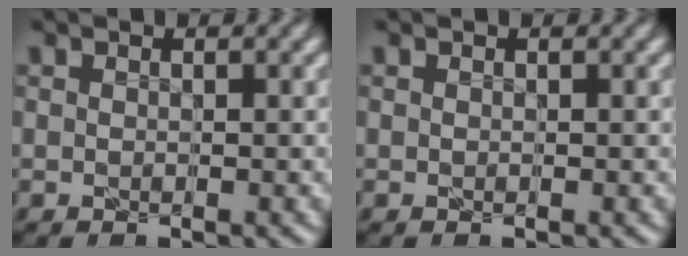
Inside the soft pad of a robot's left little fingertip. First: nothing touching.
{"total": 0.0}